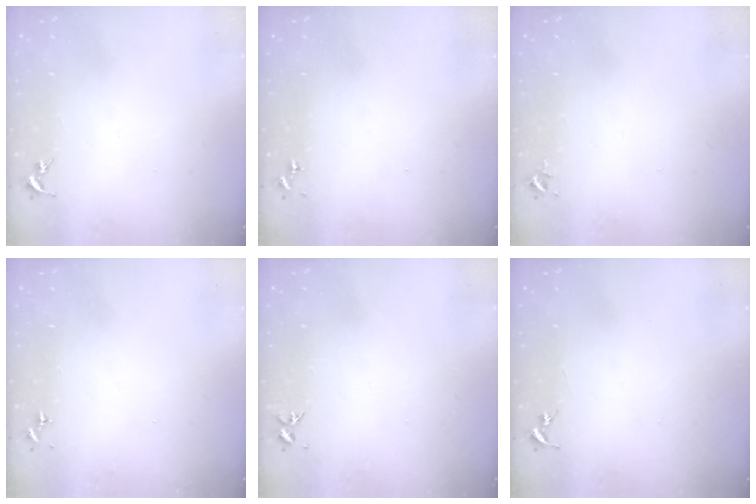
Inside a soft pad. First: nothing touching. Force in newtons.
{"total": 0.0}
{"total": 2.4, "press": 2.4, "slide": 0.3}
{"total": 0.0}
{"total": 3.3, "press": 3.3, "slide": 0.4}
{"total": 0.0}